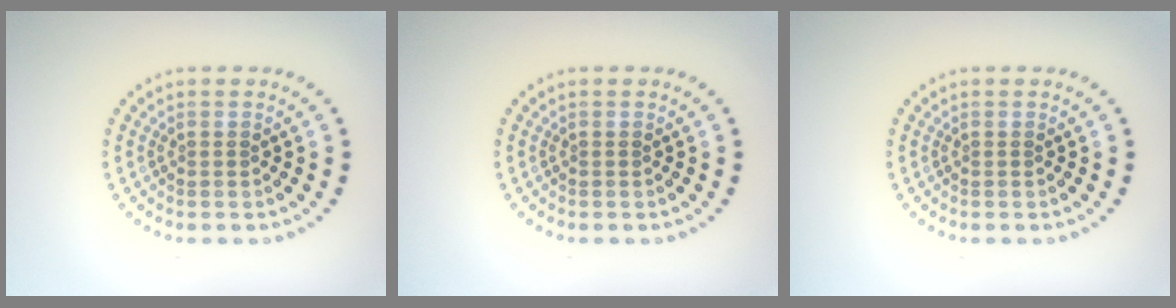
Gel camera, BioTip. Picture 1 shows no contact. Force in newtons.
{"total": 0.0}
{"total": 0.0}